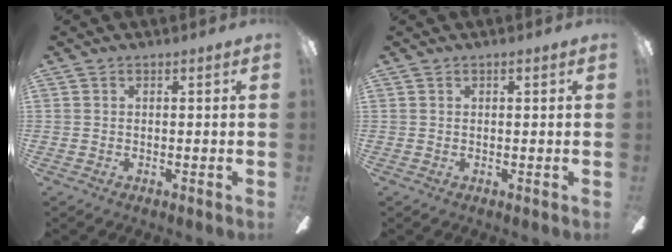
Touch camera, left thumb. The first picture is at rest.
{"total": 0.7, "force": [0.4, 0.3, 0.5], "torque": [-0.011, 0.003, 0.006]}